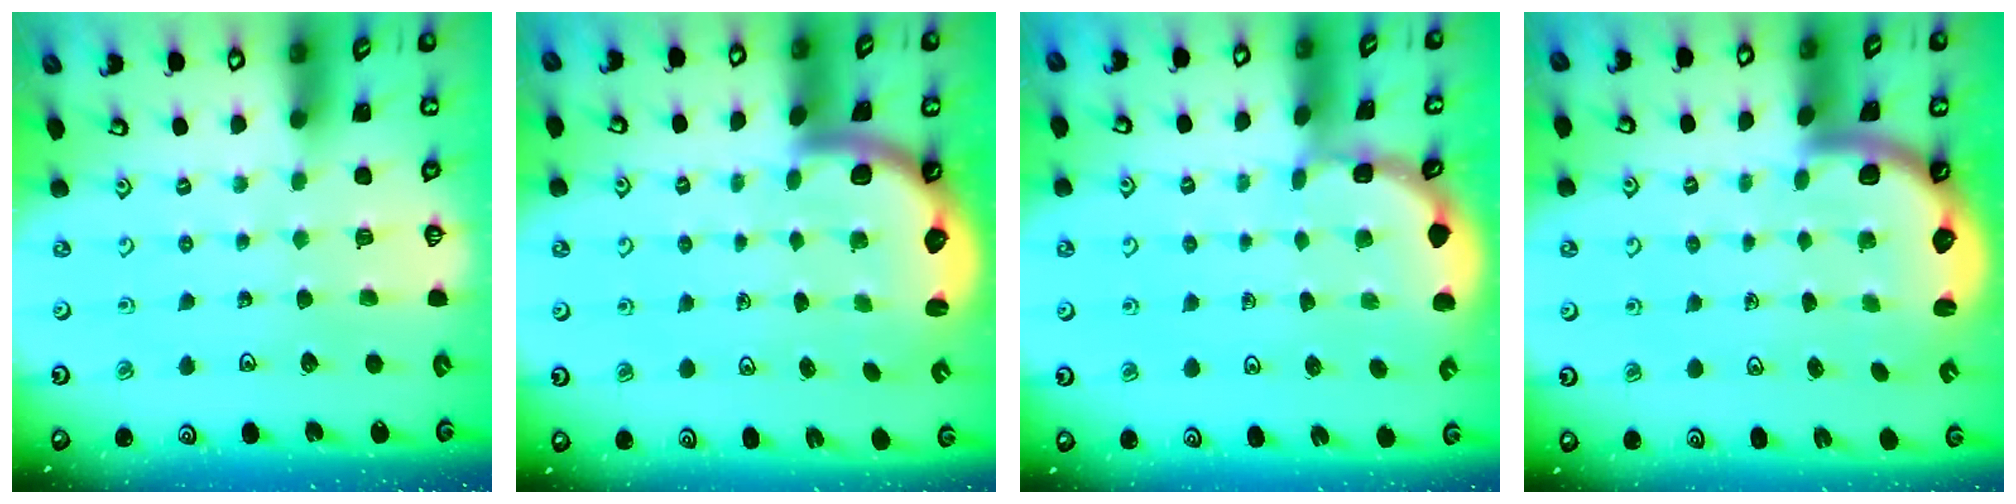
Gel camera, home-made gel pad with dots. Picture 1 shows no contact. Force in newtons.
{"total": 2.8, "press": 2.8, "slide": 0.5}
{"total": 1.7, "press": 1.7, "slide": 0.1}
{"total": 2.8, "press": 2.8, "slide": 0.5}